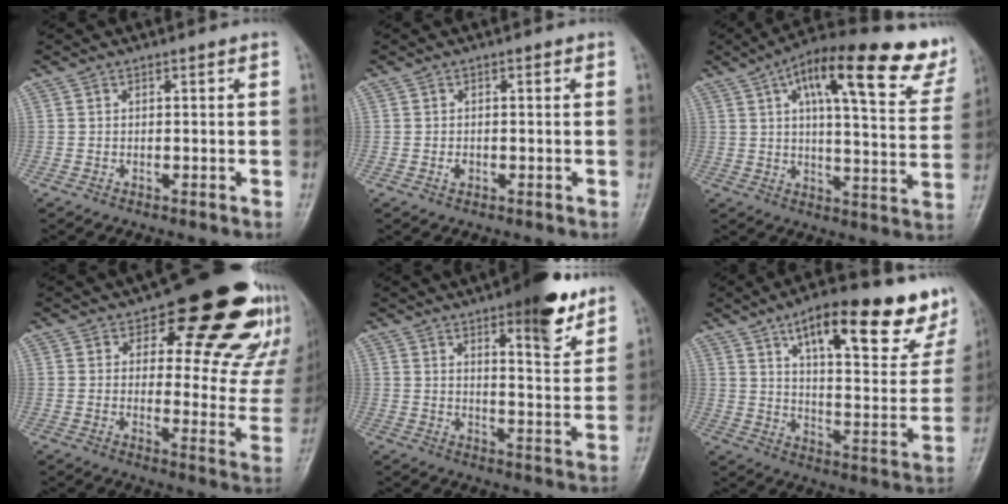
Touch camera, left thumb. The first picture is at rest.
{"total": 1.3, "force": [-0.3, 1.0, 0.8], "torque": [-0.007, 0.001, -0.007]}
{"total": 23.8, "force": [13.6, 7.1, 18.2], "torque": [-0.229, -0.016, 0.176]}
{"total": 20.9, "force": [13.8, 9.3, 12.7], "torque": [-0.100, -0.080, 0.164]}
{"total": 12.6, "force": [8.1, 3.6, 9.0], "torque": [-0.094, -0.048, 0.112]}
{"total": 24.6, "force": [14.9, 7.9, 17.8], "torque": [-0.203, -0.047, 0.215]}